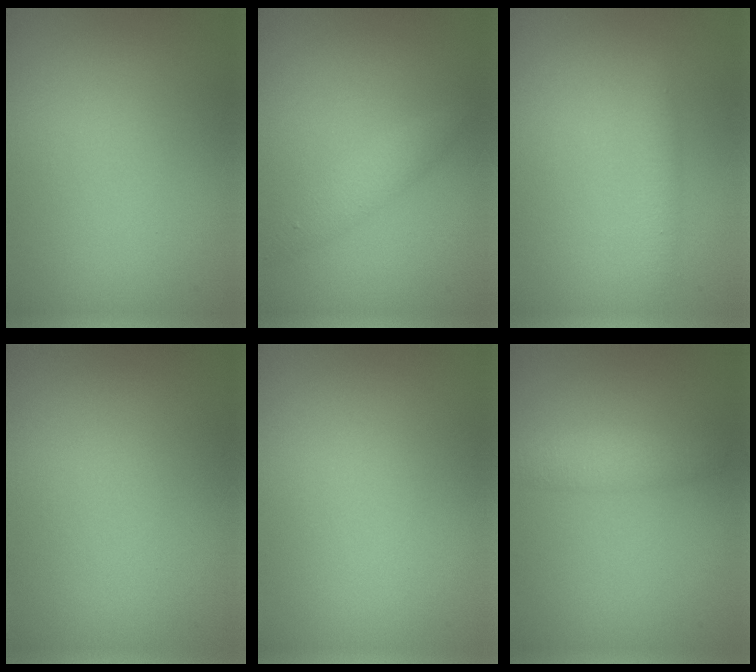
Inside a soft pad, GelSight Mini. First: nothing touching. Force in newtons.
{"total": 1.8, "press": 1.8, "slide": 0.1}
{"total": 1.1, "press": 1.1, "slide": 0.0}
{"total": 0.0}
{"total": 0.0}
{"total": 1.9, "press": 1.9, "slide": 0.1}